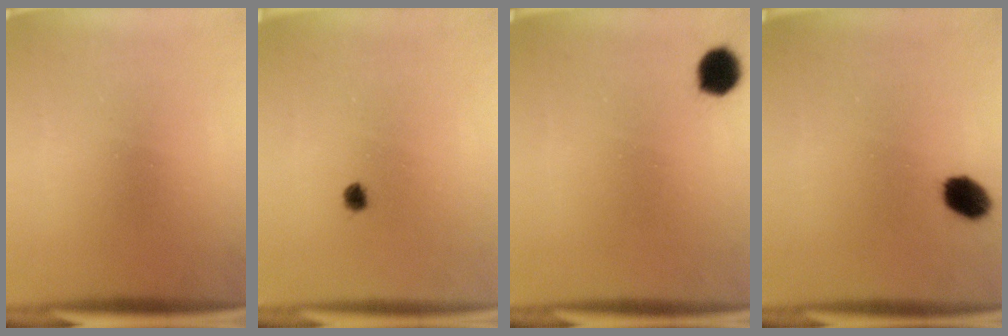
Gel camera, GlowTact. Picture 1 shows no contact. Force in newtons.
{"total": 1.4}
{"total": 4.1}
{"total": 5.5}